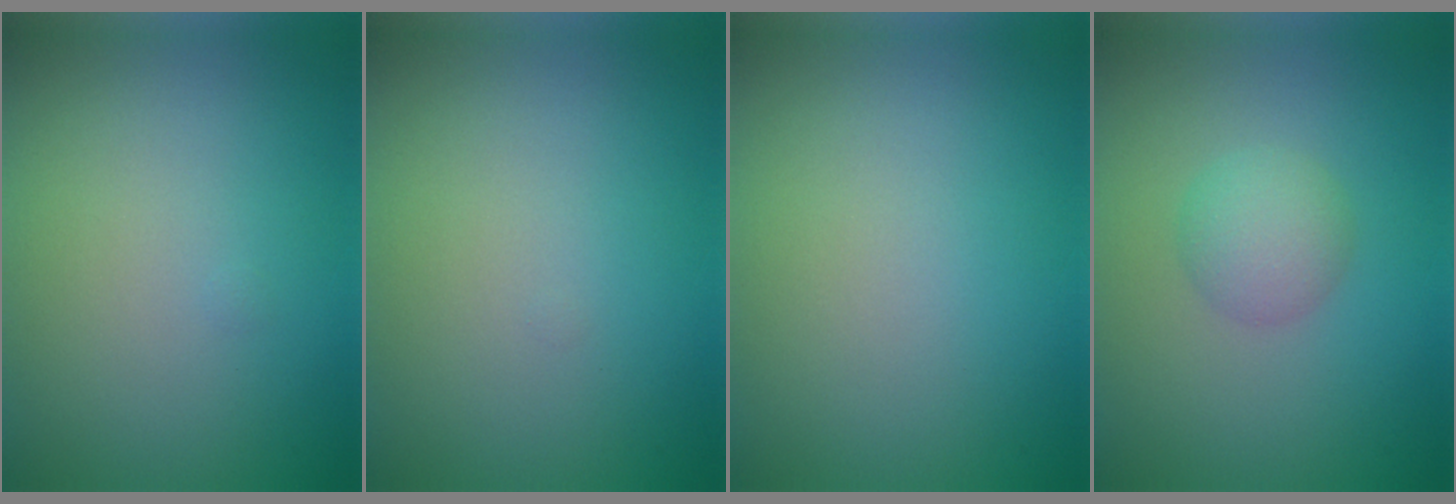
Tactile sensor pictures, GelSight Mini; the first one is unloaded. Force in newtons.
{"total": 0.0}
{"total": 0.0}
{"total": 2.6, "press": 2.6, "slide": 0.1}